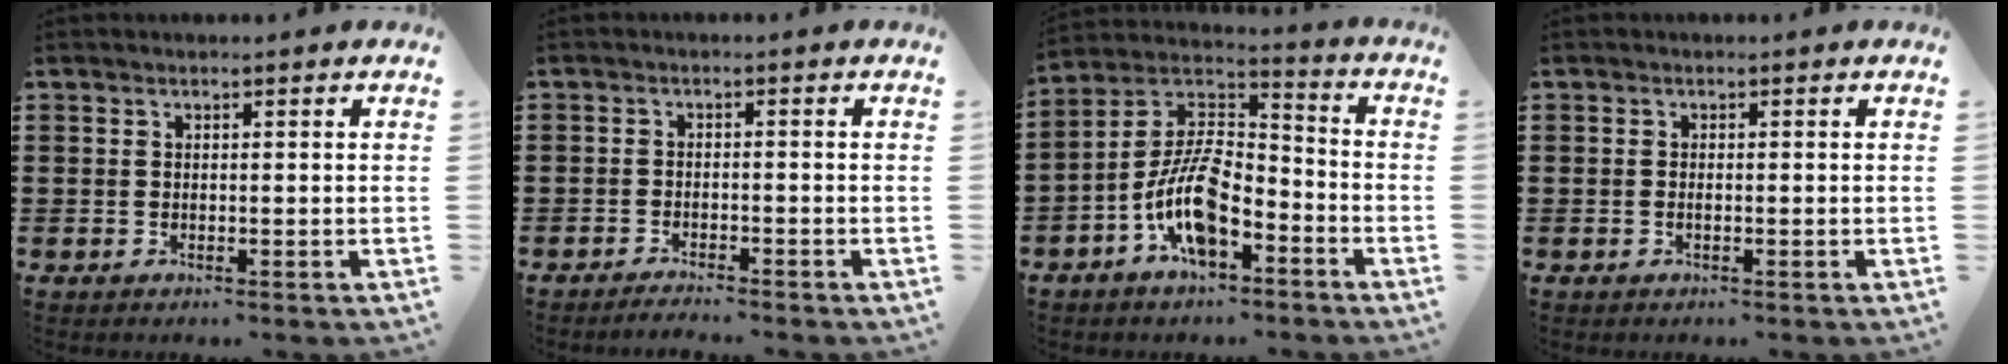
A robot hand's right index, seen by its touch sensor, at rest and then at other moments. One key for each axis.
{"total": 1.7, "fx": -1.7, "fy": 0.0, "fz": 0.2, "tx": -0.006, "ty": 0.003, "tz": -0.035}
{"total": 11.0, "fx": -5.6, "fy": 4.4, "fz": 8.4, "tx": -0.196, "ty": -0.007, "tz": -0.109}
{"total": 0.6, "fx": -0.2, "fy": -0.1, "fz": 0.6, "tx": -0.012, "ty": -0.007, "tz": -0.002}